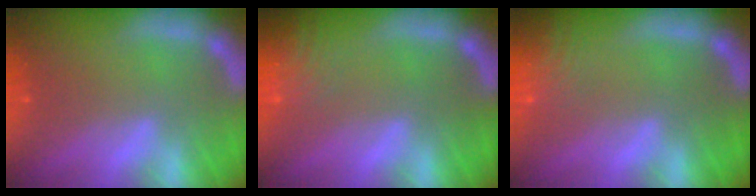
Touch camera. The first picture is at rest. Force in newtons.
{"total": 7.5}
{"total": 6.1}